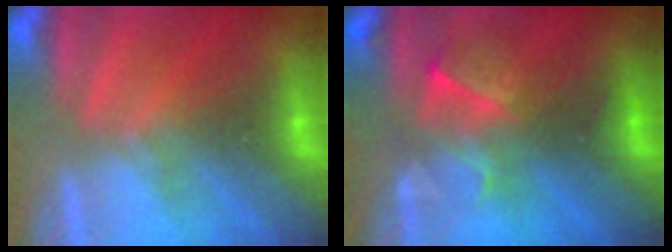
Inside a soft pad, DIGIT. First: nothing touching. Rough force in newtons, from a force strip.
{"total": 2.4}